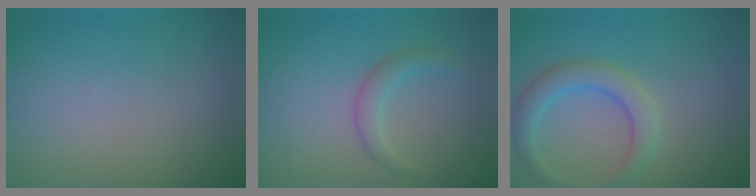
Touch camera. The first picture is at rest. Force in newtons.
{"total": 1.8, "press": 1.8, "slide": 0.1}
{"total": 3.6, "press": 3.6, "slide": 0.2}